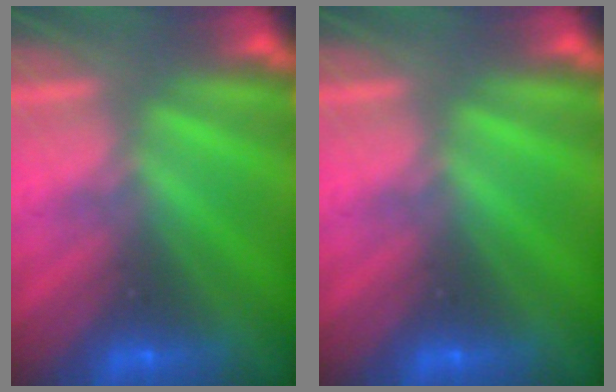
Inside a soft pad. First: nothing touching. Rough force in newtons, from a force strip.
{"total": 0.0}